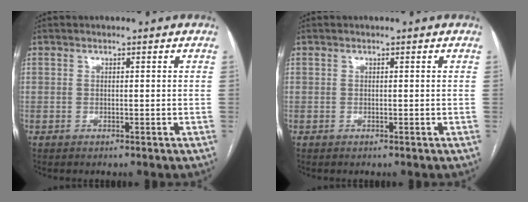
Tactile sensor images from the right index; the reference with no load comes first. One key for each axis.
{"total": 0.0}